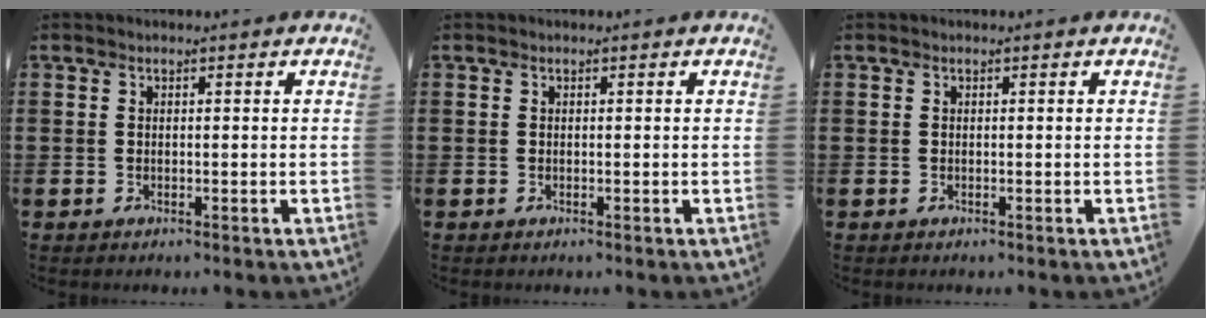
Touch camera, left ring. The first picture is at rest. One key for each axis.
{"total": 0.0}
{"total": 0.0}